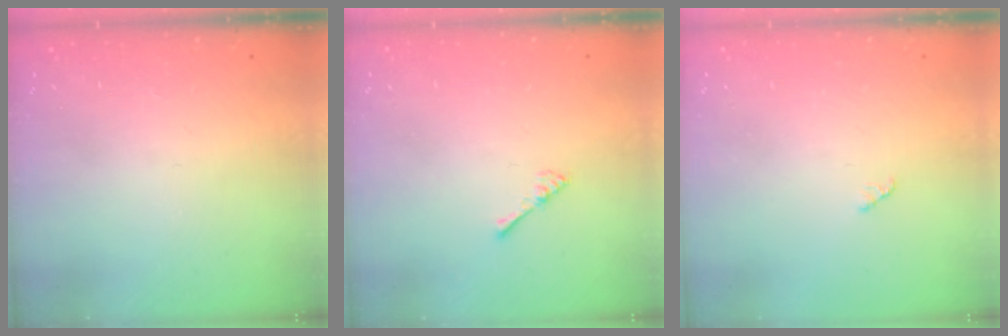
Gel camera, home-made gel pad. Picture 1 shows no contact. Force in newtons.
{"total": 2.4, "press": 2.4, "slide": 0.5}
{"total": 2.8, "press": 2.8, "slide": 0.4}